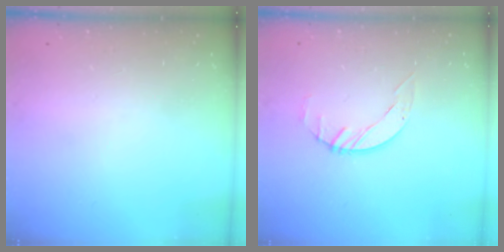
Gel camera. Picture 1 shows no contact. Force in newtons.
{"total": 2.9, "press": 2.8, "slide": 0.3}